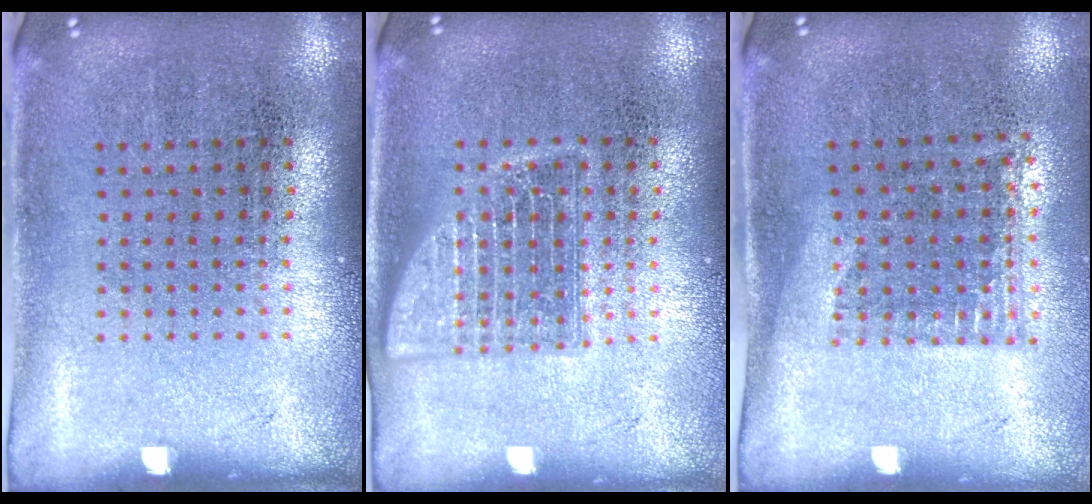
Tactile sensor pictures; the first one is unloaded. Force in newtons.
{"total": 2.4, "press": 2.4, "slide": 0.4}
{"total": 1.2, "press": 0.9, "slide": 0.8}